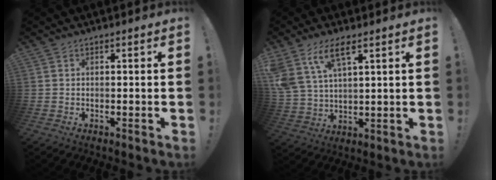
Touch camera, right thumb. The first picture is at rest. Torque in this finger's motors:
{"motor_torque": [0.50, 2.21, 0.49, -0.13, 0.12]}